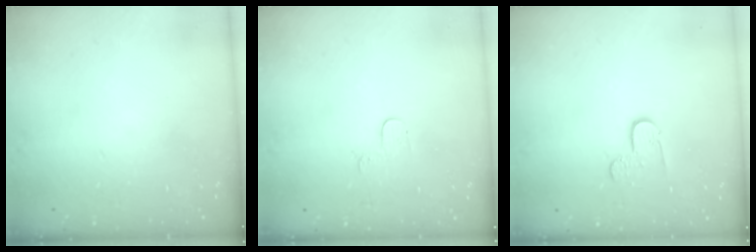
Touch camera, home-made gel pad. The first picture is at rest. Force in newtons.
{"total": 3.4, "press": 3.4, "slide": 0.4}
{"total": 3.3, "press": 3.3, "slide": 0.3}